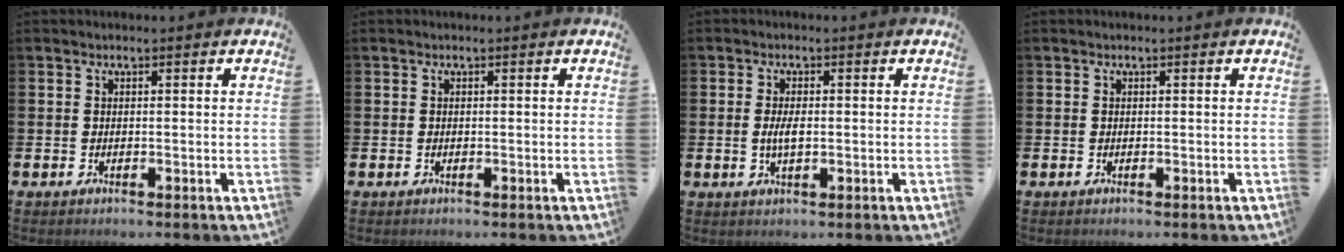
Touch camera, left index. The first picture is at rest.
{"total": 0.0}
{"total": 2.8, "force": [-0.1, 1.1, 2.5], "torque": [-0.044, 0.000, -0.004]}
{"total": 0.0}